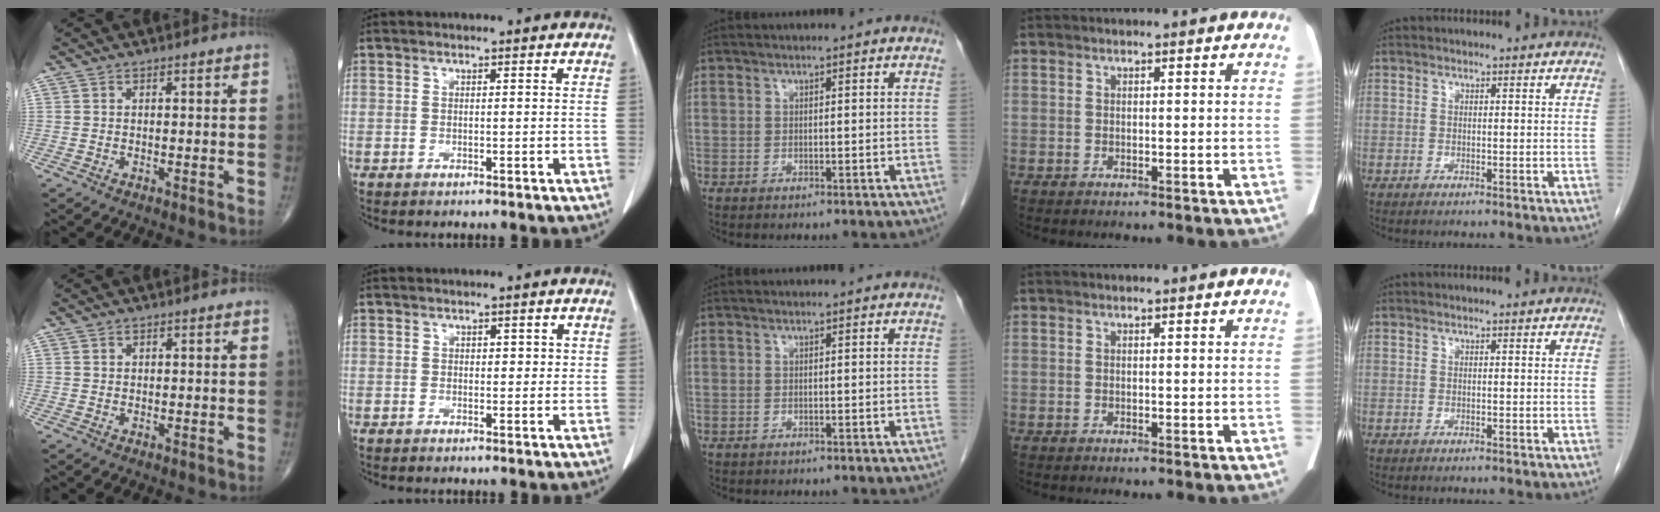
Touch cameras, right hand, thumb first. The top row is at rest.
{"thumb": {"total": 0.6, "force": [0.2, 0.5, 0.1], "torque": [0.002, 0.000, 0.004]}, "index": {"total": 1.9, "force": [0.5, 1.2, 1.4], "torque": [-0.013, 0.005, 0.004]}}